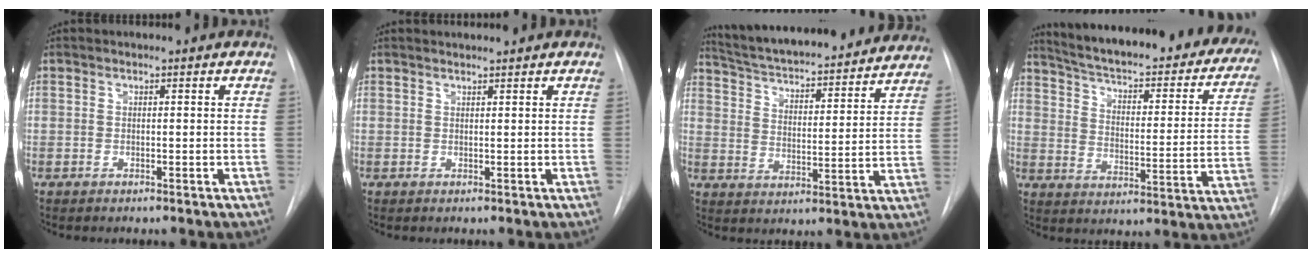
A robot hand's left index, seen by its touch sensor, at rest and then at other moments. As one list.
[{"total": 1.9, "force": [1.8, -0.2, 0.3], "torque": [-0.002, 0.015, 0.034]}, {"total": 27.3, "force": [24.8, 4.8, 10.4], "torque": [-0.172, -0.023, 0.331]}, {"total": 32.8, "force": [27.8, 7.6, 15.7], "torque": [-0.240, -0.056, 0.343]}]